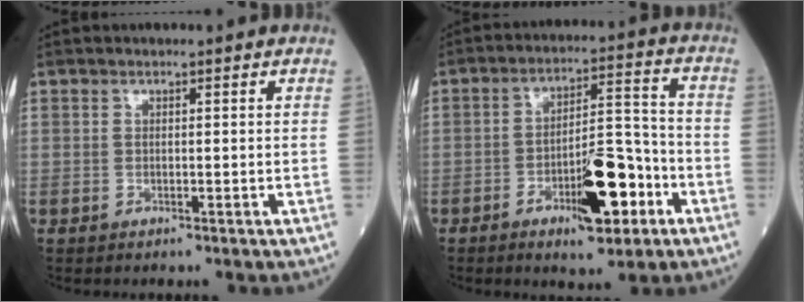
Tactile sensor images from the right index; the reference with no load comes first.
{"total": 11.2, "force": [-4.9, 3.2, 9.5], "torque": [-0.150, 0.012, -0.072]}